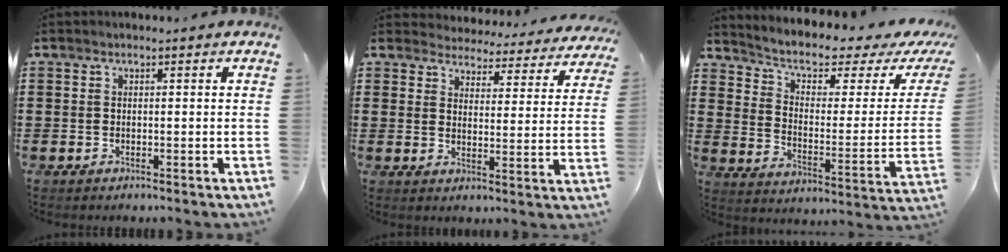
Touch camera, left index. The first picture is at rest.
{"total": 4.2, "force": [4.2, 0.4, 0.0], "torque": [-0.017, -0.036, 0.069]}
{"total": 4.2, "force": [2.3, 1.8, 3.1], "torque": [-0.075, -0.015, 0.031]}